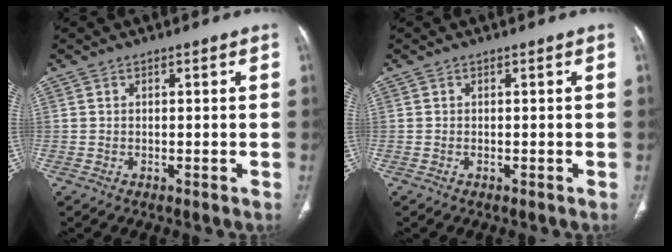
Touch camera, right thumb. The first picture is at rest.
{"total": 0.0}